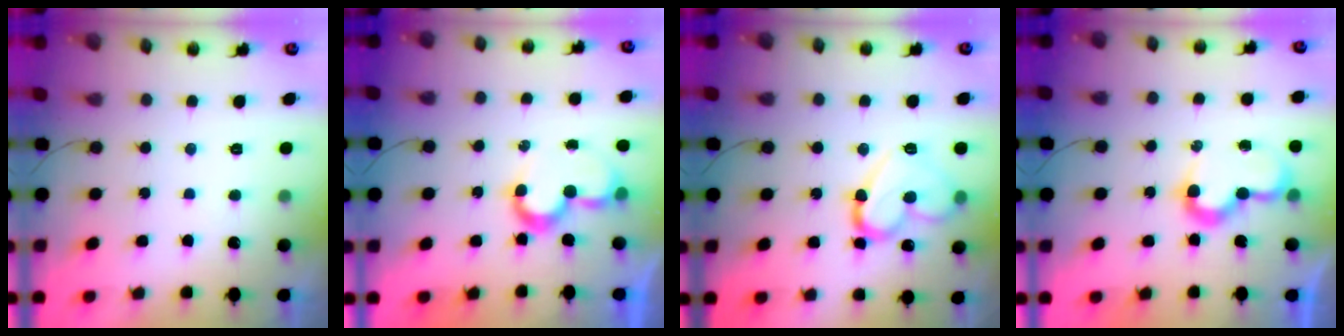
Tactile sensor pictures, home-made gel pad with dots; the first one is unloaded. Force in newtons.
{"total": 7.7, "press": 7.7, "slide": 0.2}
{"total": 13.5, "press": 13.4, "slide": 1.3}
{"total": 7.6, "press": 7.6, "slide": 0.5}